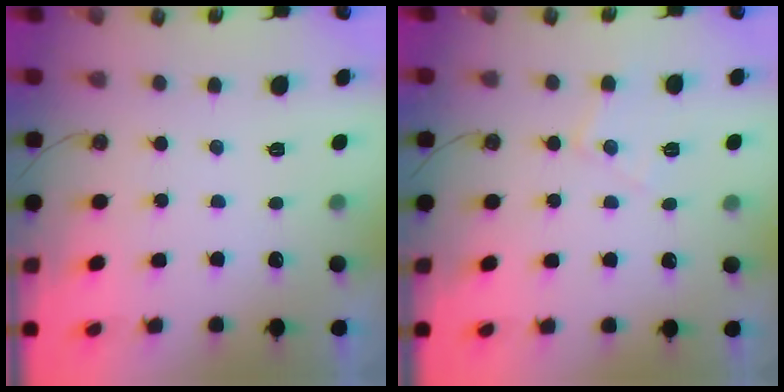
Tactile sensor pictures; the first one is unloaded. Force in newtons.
{"total": 6.7, "press": 6.7, "slide": 0.6}